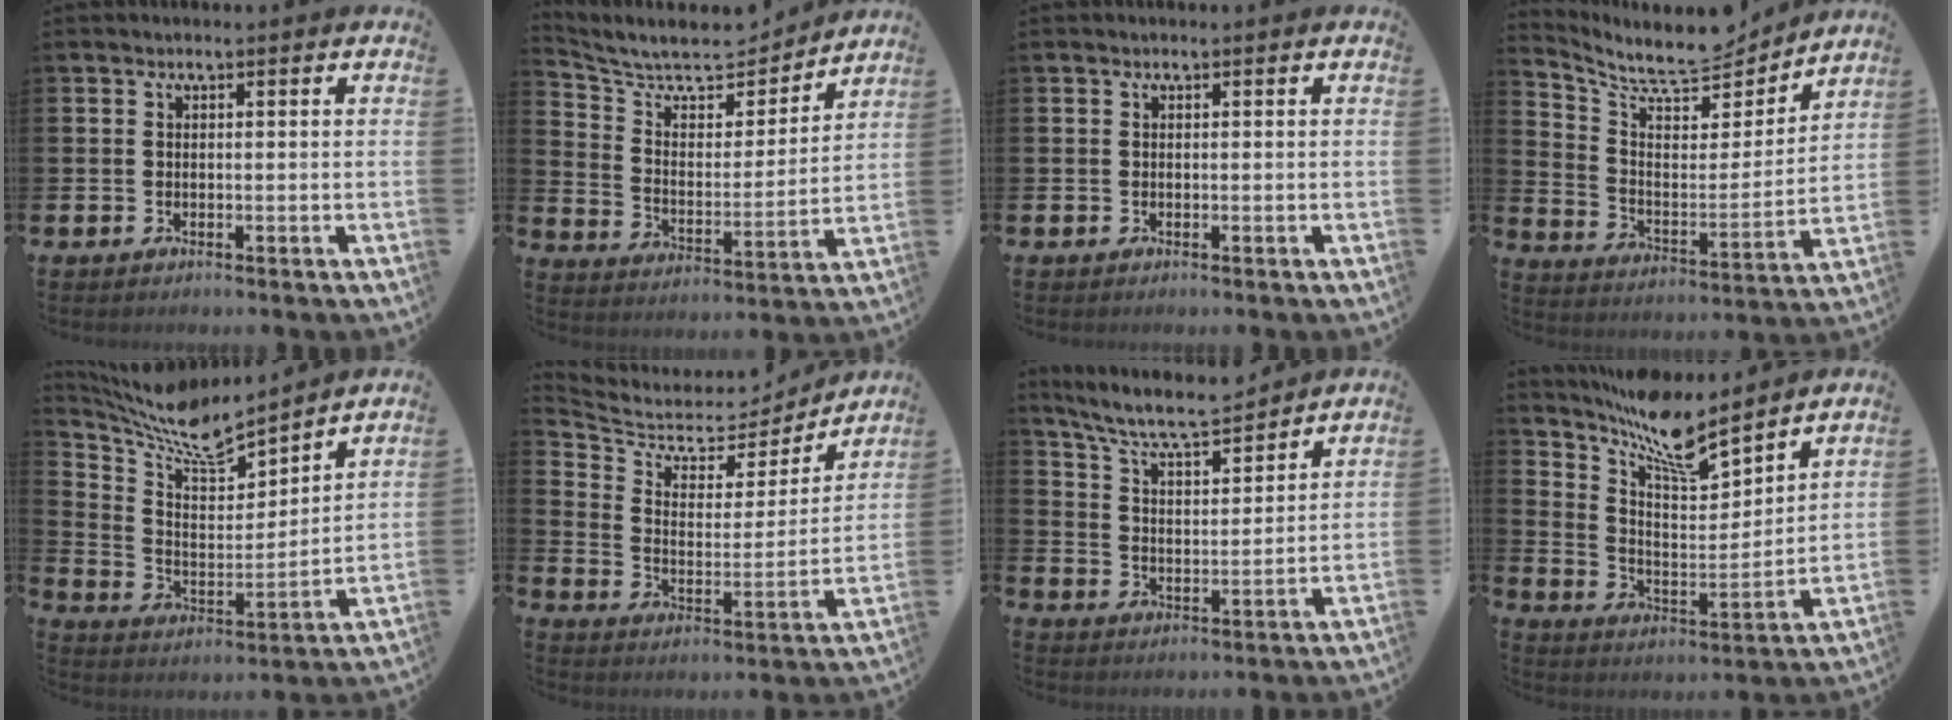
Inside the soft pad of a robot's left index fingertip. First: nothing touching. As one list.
[{"total": 8.2, "force": [7.2, 2.8, 2.6], "torque": [-0.088, -0.056, 0.122]}, {"total": 0.0}, {"total": 8.9, "force": [8.3, 2.0, 2.6], "torque": [-0.085, -0.067, 0.143]}, {"total": 9.0, "force": [8.3, 1.8, 3.0], "torque": [-0.101, -0.060, 0.145]}, {"total": 5.8, "force": [5.3, 2.3, 0.8], "torque": [-0.058, -0.049, 0.086]}, {"total": 8.2, "force": [7.6, 1.1, 2.8], "torque": [-0.089, -0.047, 0.134]}, {"total": 10.0, "force": [8.9, 1.8, 4.1], "torque": [-0.104, -0.067, 0.154]}]